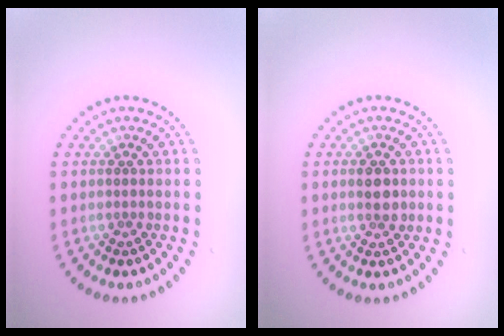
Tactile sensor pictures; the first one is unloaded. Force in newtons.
{"total": 1.9, "press": 1.9, "slide": 0.1}